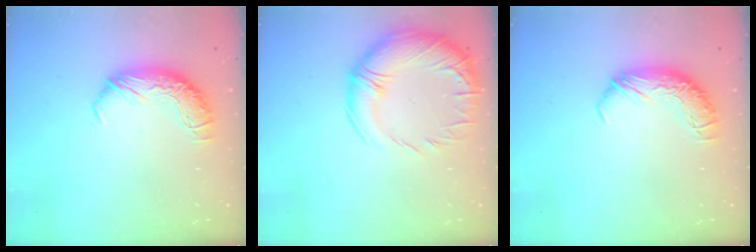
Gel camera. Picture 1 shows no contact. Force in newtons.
{"total": 6.0, "press": 4.5, "slide": 4.0}
{"total": 0.0}